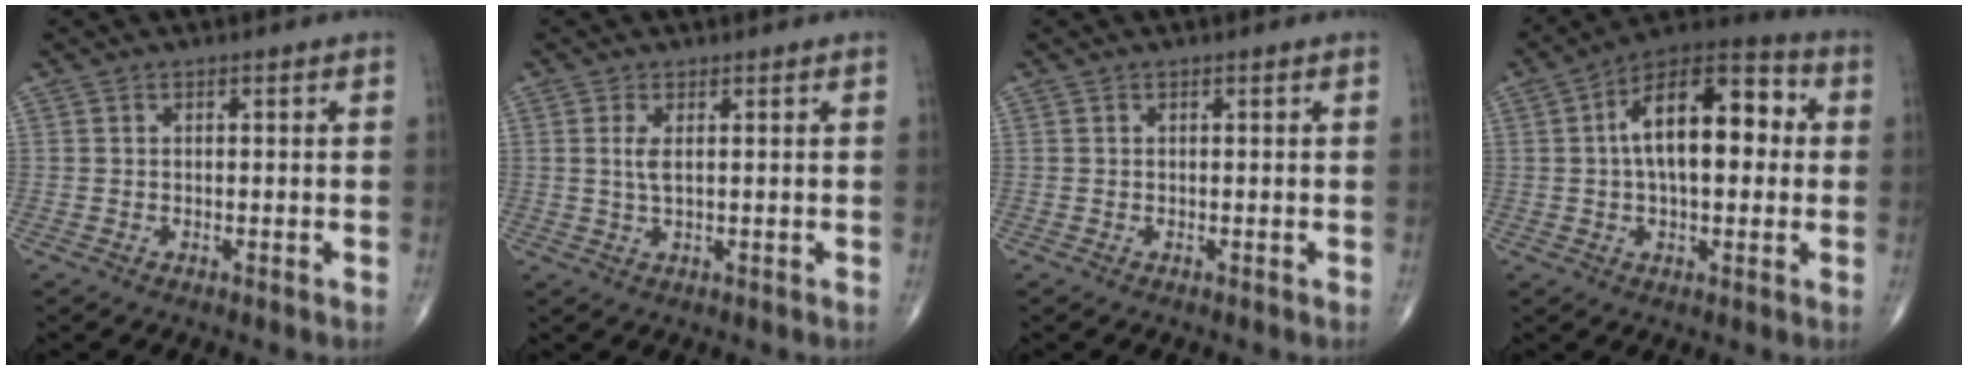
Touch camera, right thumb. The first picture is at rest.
{"total": 2.5, "force": [0.5, 0.8, 2.3], "torque": [-0.054, -0.002, 0.015]}
{"total": 0.0}
{"total": 17.2, "force": [2.3, 8.6, 14.7], "torque": [-0.212, 0.036, 0.026]}